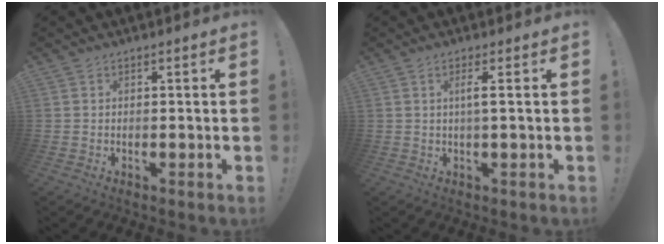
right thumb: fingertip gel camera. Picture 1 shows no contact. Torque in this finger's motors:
{"motor_torque": [0.18, -0.09, 0.14, 0.26, 0.00]}